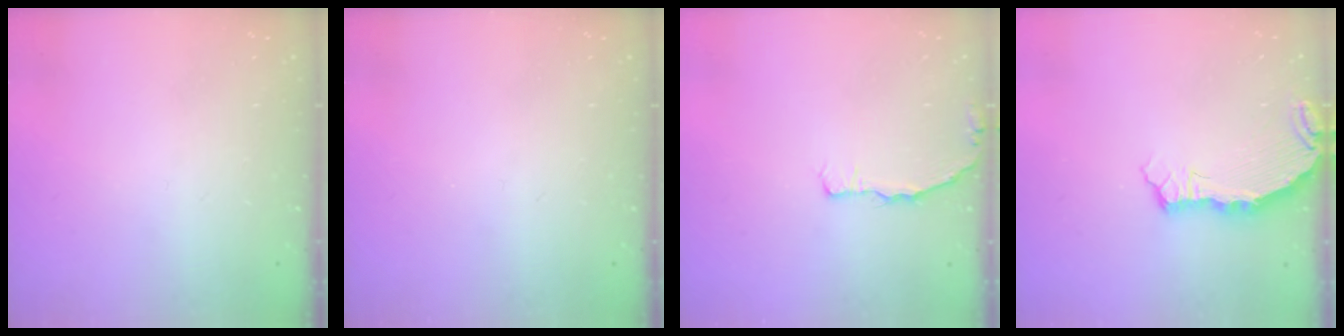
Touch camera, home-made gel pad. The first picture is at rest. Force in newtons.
{"total": 0.0}
{"total": 2.9, "press": 2.9, "slide": 0.5}
{"total": 5.7, "press": 5.4, "slide": 2.0}